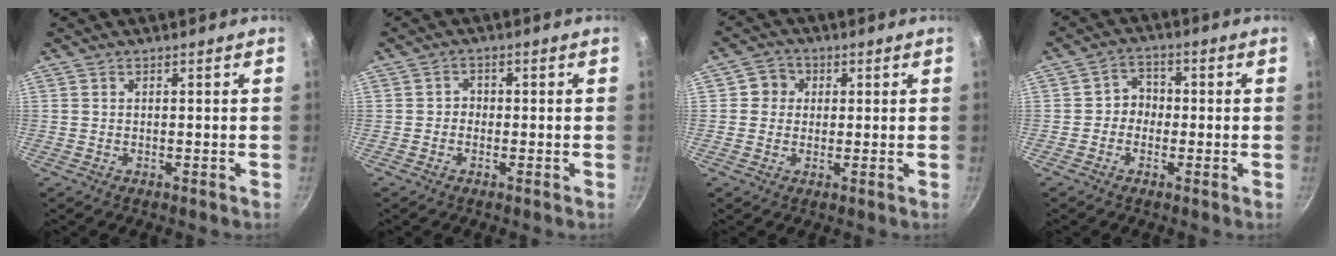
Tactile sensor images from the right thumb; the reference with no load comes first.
{"total": 1.5, "force": [-0.6, 1.3, 0.5], "torque": [0.002, 0.006, -0.014]}
{"total": 4.3, "force": [0.9, 4.1, 1.2], "torque": [0.011, 0.004, 0.003]}
{"total": 4.0, "force": [-0.8, 3.6, 1.5], "torque": [0.008, 0.015, -0.023]}